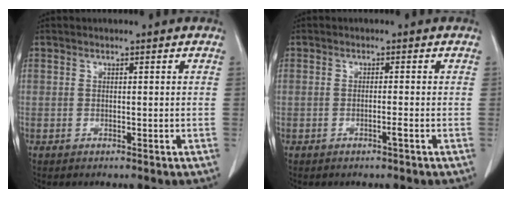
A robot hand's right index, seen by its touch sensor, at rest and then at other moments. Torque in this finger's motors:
{"motor_torque": [0.19, 0.00, 0.06, 0.03]}